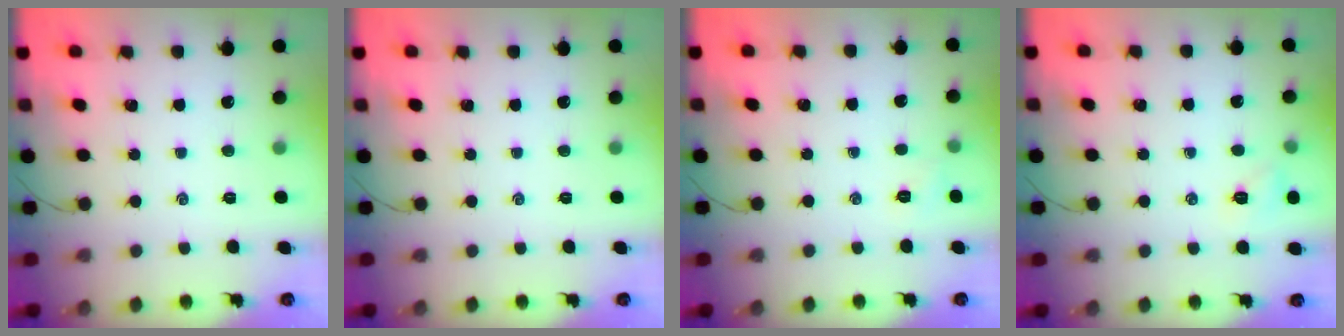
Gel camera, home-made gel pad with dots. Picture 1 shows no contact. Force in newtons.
{"total": 0.0}
{"total": 3.5, "press": 3.3, "slide": 1.2}
{"total": 6.1, "press": 5.9, "slide": 1.2}